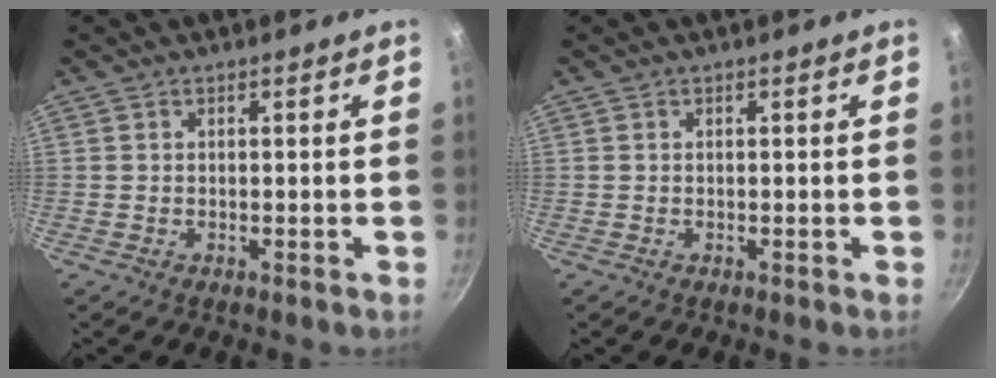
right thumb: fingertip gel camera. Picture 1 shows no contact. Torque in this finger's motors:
{"motor_torque": [-0.21, 0.21, 0.00, 0.00, 0.00]}